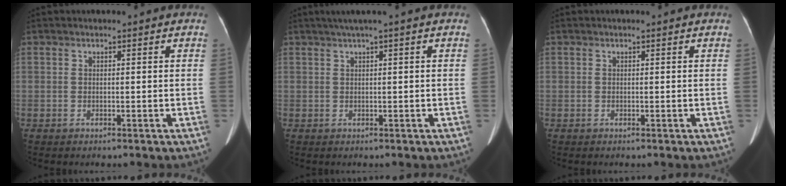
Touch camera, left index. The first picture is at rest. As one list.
[{"total": 2.3, "force": [1.2, -0.4, 1.9], "torque": [-0.043, 0.014, 0.027]}, {"total": 0.0}]